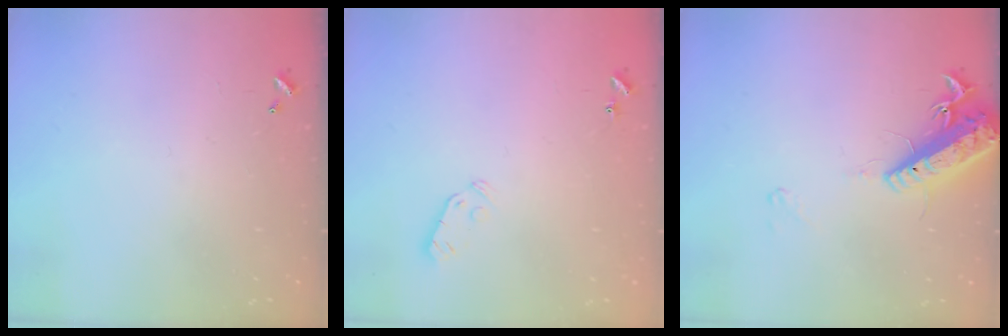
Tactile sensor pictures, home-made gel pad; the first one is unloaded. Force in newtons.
{"total": 3.8, "press": 3.7, "slide": 0.8}
{"total": 15.7, "press": 15.3, "slide": 3.5}